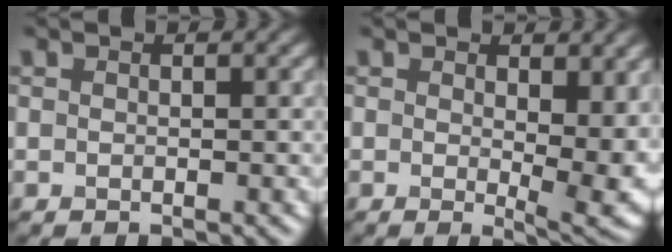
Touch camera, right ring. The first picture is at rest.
{"total": 6.7, "force": [0.7, 2.7, 6.1], "torque": [-0.083, -0.016, 0.016]}